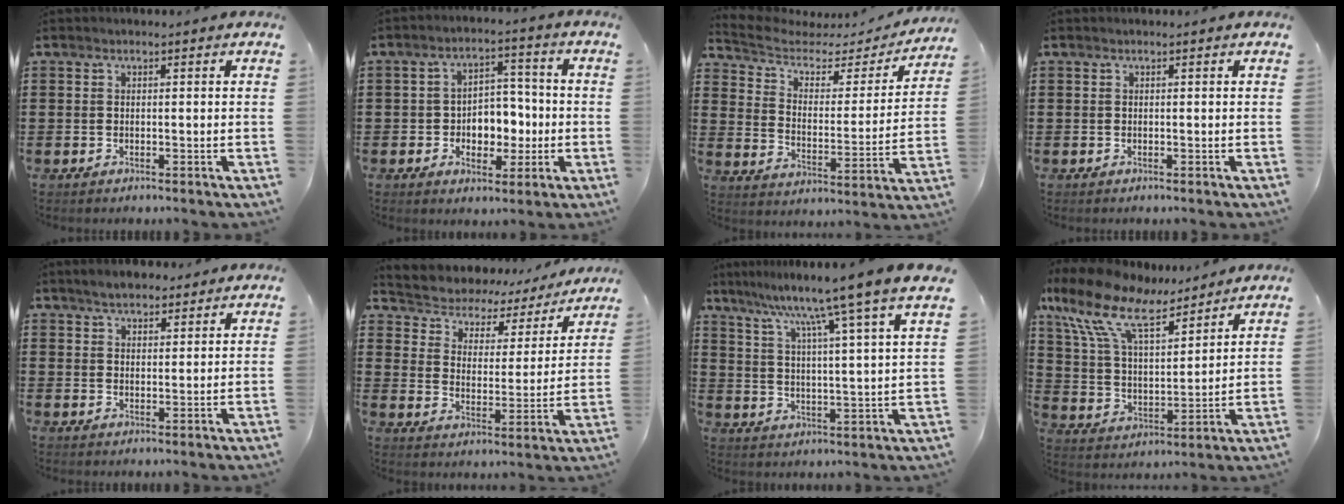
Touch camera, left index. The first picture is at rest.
{"total": 5.5, "force": [-0.9, 4.4, 3.1], "torque": [-0.054, 0.005, -0.022]}
{"total": 4.2, "force": [3.2, 2.2, 1.6], "torque": [-0.053, -0.022, 0.047]}
{"total": 0.0}
{"total": 3.5, "force": [3.1, 1.4, 1.0], "torque": [-0.027, 0.005, 0.058]}
{"total": 3.4, "force": [3.1, 1.4, 0.2], "torque": [-0.031, -0.028, 0.042]}
{"total": 9.0, "force": [7.7, -1.8, 4.3], "torque": [-0.101, -0.061, 0.116]}
{"total": 12.5, "force": [9.2, 4.1, 7.3], "torque": [-0.187, -0.043, 0.162]}